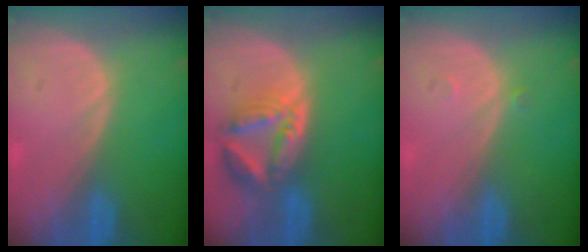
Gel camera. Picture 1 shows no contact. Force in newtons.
{"total": 8.0, "press": 7.0, "slide": 3.8}
{"total": 0.7, "press": 0.5, "slide": 0.5}